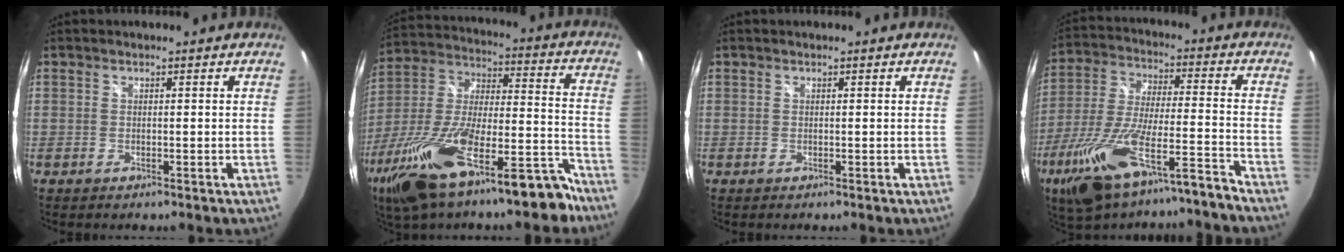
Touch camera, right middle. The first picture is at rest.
{"total": 27.3, "force": [-17.9, 8.0, 19.0], "torque": [-0.337, -0.019, -0.292]}
{"total": 0.0}
{"total": 17.8, "force": [-12.8, 3.0, 12.1], "torque": [-0.254, -0.034, -0.227]}